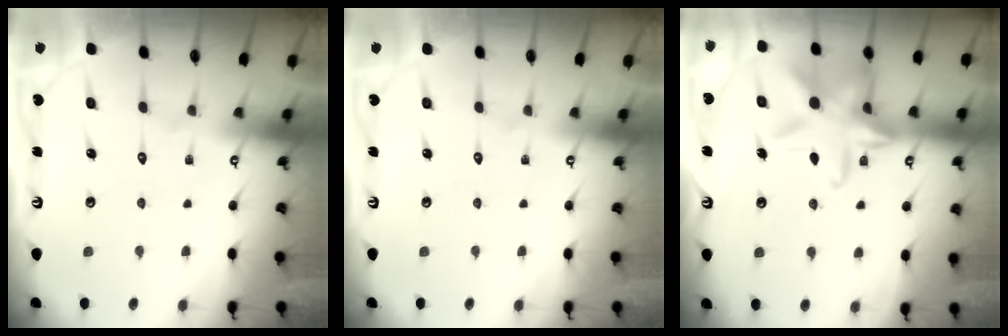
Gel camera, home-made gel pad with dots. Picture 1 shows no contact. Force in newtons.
{"total": 0.0}
{"total": 15.5, "press": 15.5, "slide": 1.1}